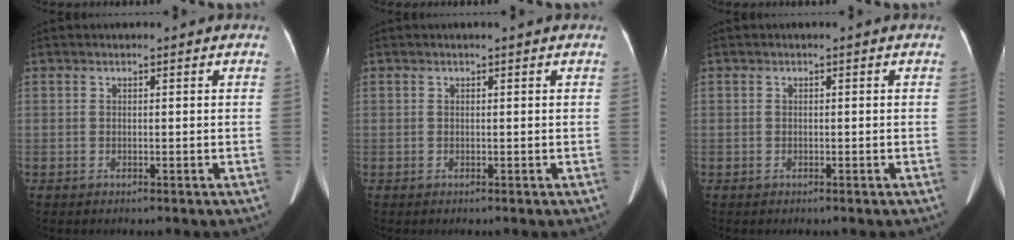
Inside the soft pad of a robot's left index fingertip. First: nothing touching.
{"total": 0.9, "force": [0.8, 0.0, 0.3], "torque": [-0.007, 0.006, 0.014]}
{"total": 0.0}